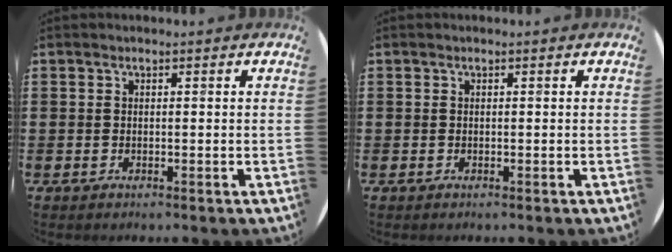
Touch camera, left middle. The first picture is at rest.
{"total": 0.0}